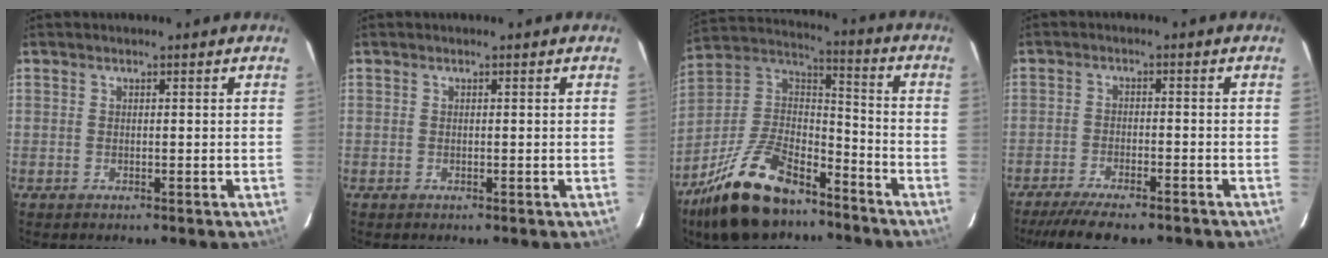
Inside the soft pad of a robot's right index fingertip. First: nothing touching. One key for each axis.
{"total": 0.0}
{"total": 22.2, "fx": -15.4, "fy": 9.8, "fz": 12.7, "tx": -0.264, "ty": 0.007, "tz": -0.266}
{"total": 11.1, "fx": -9.3, "fy": 2.4, "fz": 5.5, "tx": -0.126, "ty": -0.024, "tz": -0.149}